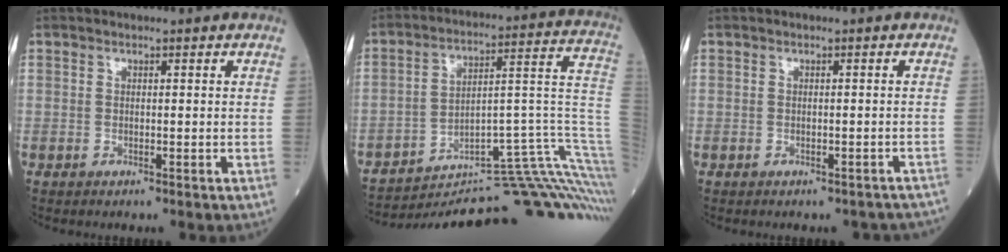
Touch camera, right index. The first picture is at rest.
{"total": 25.9, "force": [-20.5, 1.2, 15.9], "torque": [-0.144, 0.055, -0.286]}
{"total": 4.5, "force": [-3.4, 2.7, 1.2], "torque": [-0.016, 0.024, -0.034]}